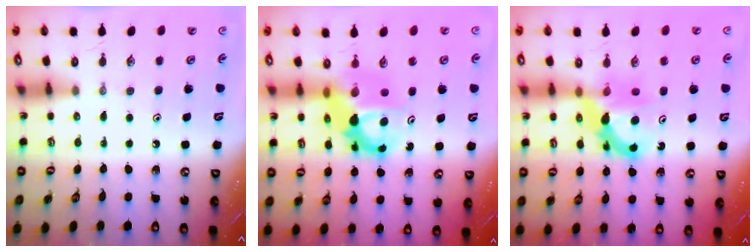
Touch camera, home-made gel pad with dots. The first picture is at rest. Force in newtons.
{"total": 9.5, "press": 9.5, "slide": 0.7}
{"total": 7.8, "press": 7.8, "slide": 0.7}